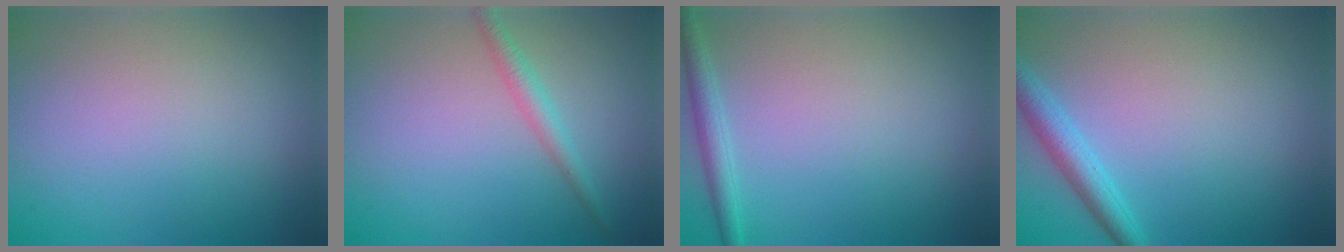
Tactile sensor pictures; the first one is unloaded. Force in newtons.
{"total": 1.9, "press": 1.9, "slide": 0.0}
{"total": 1.8, "press": 1.8, "slide": 0.1}
{"total": 2.6, "press": 2.6, "slide": 0.2}